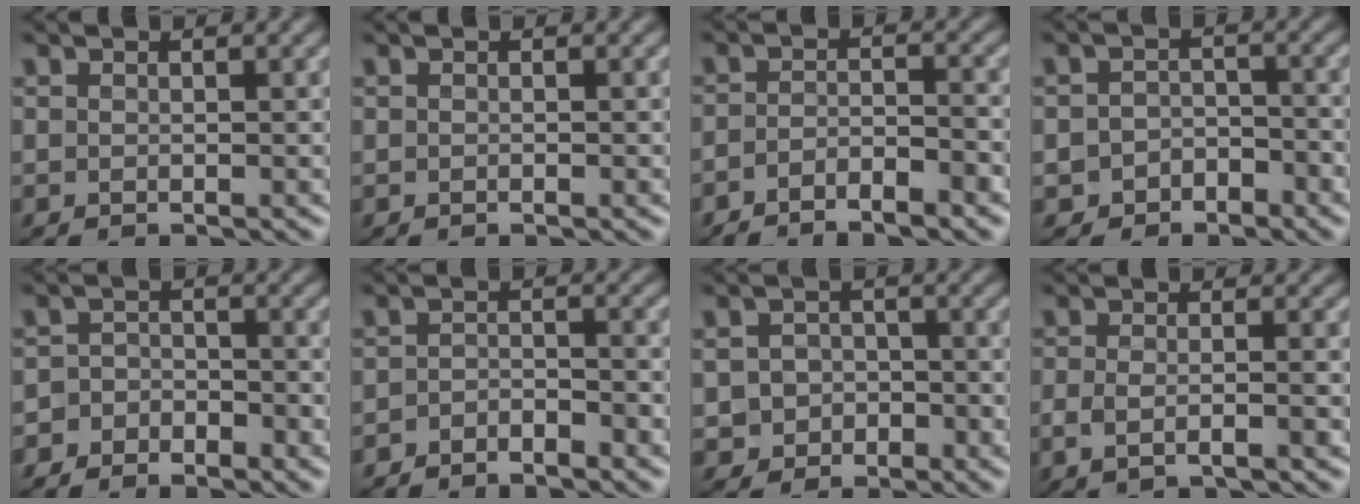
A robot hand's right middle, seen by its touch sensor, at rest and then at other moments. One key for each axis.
{"total": 0.0}
{"total": 3.3, "fx": -2.6, "fy": 0.5, "fz": 2.0, "tx": -0.034, "ty": 0.001, "tz": -0.046}
{"total": 2.8, "fx": -2.0, "fy": 1.8, "fz": 0.5, "tx": 0.009, "ty": 0.011, "tz": -0.042}
{"total": 2.6, "fx": -2.0, "fy": 1.6, "fz": 0.5, "tx": 0.020, "ty": 0.009, "tz": -0.043}
{"total": 2.2, "fx": -1.9, "fy": 0.5, "fz": 0.9, "tx": -0.015, "ty": 0.005, "tz": -0.039}
{"total": 2.4, "fx": -1.0, "fy": 2.1, "fz": 0.6, "tx": 0.007, "ty": 0.002, "tz": -0.018}
{"total": 3.0, "fx": -1.2, "fy": 1.1, "fz": 2.5, "tx": -0.045, "ty": -0.004, "tz": -0.016}